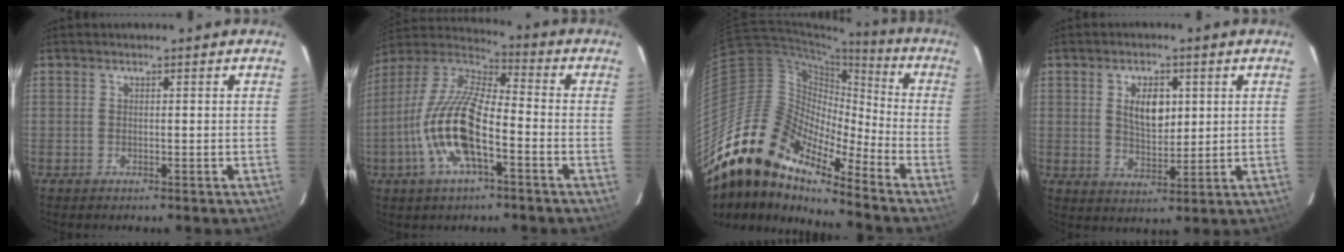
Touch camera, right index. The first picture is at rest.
{"total": 16.7, "force": [-5.7, 5.6, 14.6], "torque": [-0.299, -0.006, -0.118]}
{"total": 17.8, "force": [-14.4, 5.7, 8.8], "torque": [-0.138, -0.008, -0.291]}
{"total": 7.0, "force": [1.9, 3.8, 5.5], "torque": [-0.094, 0.004, 0.038]}